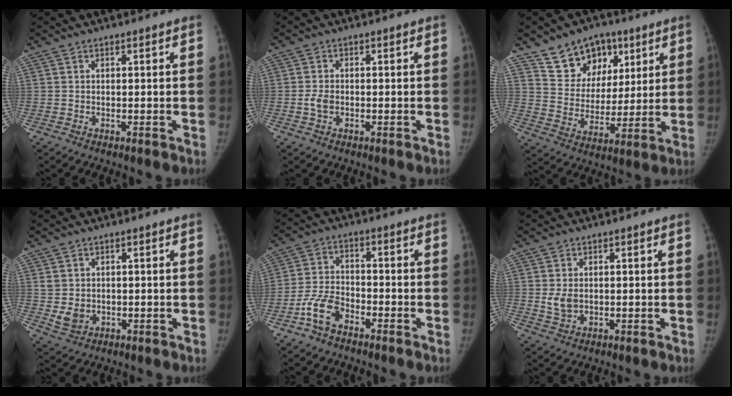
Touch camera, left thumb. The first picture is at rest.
{"total": 2.4, "force": [-0.7, 1.6, 1.6], "torque": [-0.032, 0.005, -0.015]}
{"total": 13.7, "force": [8.2, 9.8, 4.9], "torque": [-0.034, -0.037, 0.145]}
{"total": 3.8, "force": [-0.2, 3.4, 1.8], "torque": [-0.023, -0.001, 0.009]}
{"total": 7.3, "force": [-4.7, 3.9, 4.0], "torque": [-0.082, 0.027, -0.095]}
{"total": 3.2, "force": [0.0, 2.3, 2.2], "torque": [-0.038, -0.004, 0.006]}